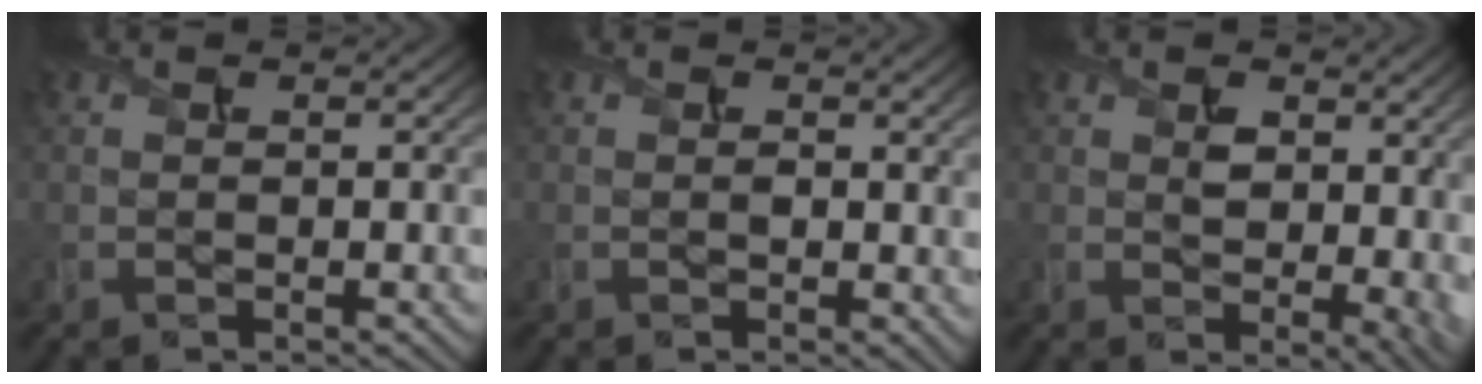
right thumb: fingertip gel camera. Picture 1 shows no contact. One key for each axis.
{"total": 1.6, "fx": 0.2, "fy": 0.7, "fz": 1.4, "tx": -0.021, "ty": -0.006, "tz": 0.007}
{"total": 5.4, "fx": 1.2, "fy": 3.3, "fz": 4.2, "tx": -0.064, "ty": -0.006, "tz": 0.025}